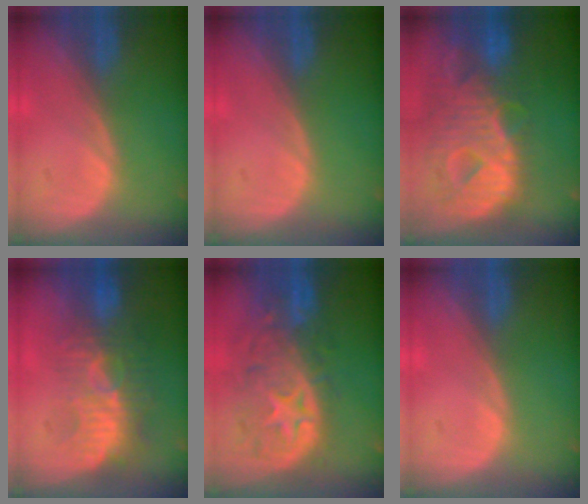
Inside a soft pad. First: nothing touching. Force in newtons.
{"total": 0.0}
{"total": 12.8, "press": 10.9, "slide": 6.8}
{"total": 9.5, "press": 8.8, "slide": 3.7}
{"total": 11.2, "press": 9.8, "slide": 5.3}
{"total": 0.6, "press": 0.1, "slide": 0.6}